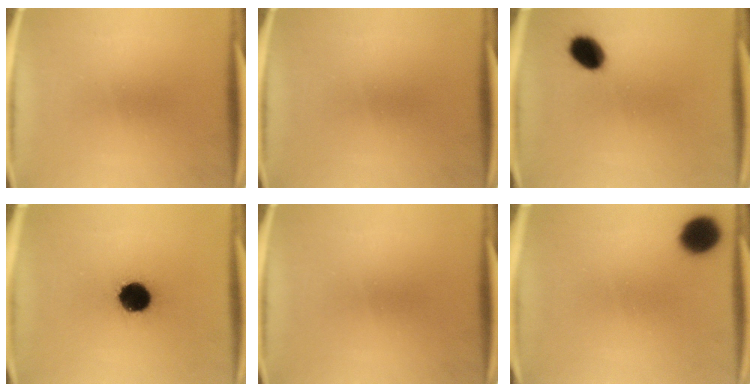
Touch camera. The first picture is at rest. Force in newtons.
{"total": 0.0}
{"total": 7.0}
{"total": 12.5}
{"total": 0.0}
{"total": 9.3}